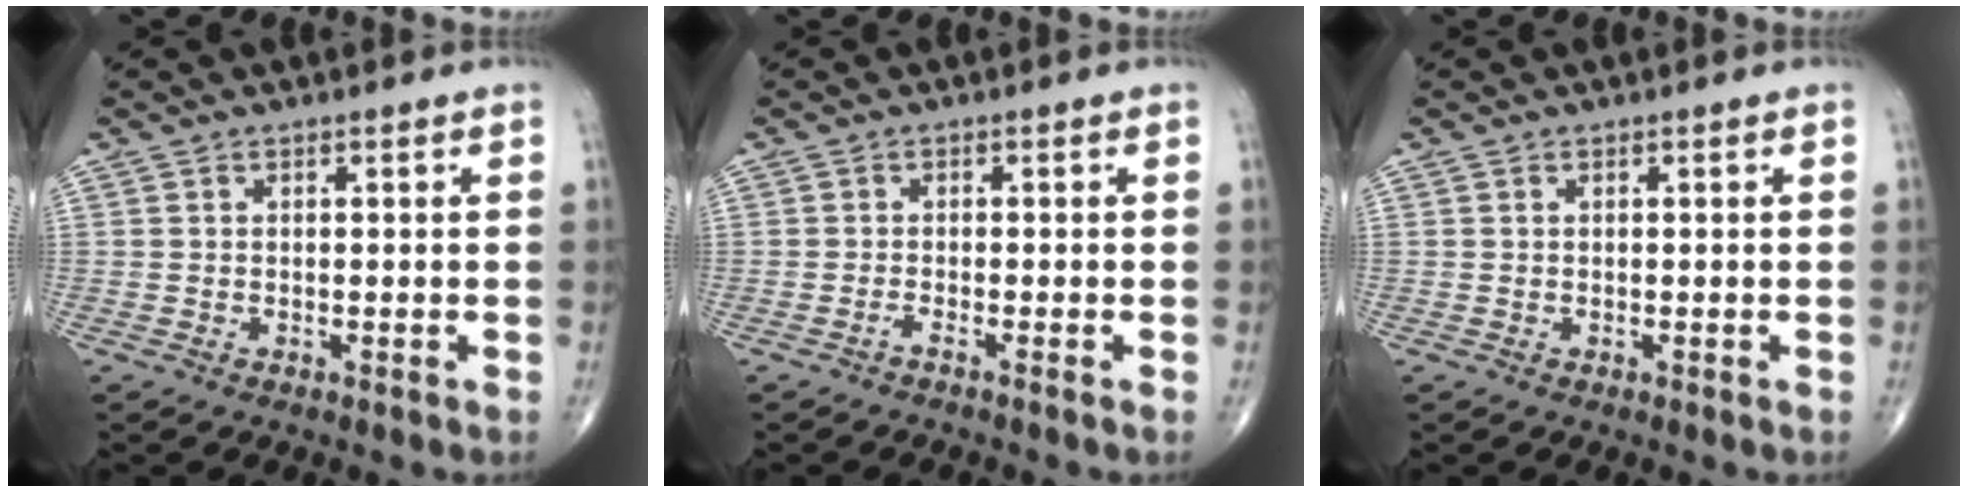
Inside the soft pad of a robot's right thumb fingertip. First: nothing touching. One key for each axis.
{"total": 0.9, "fx": -0.7, "fy": -0.2, "fz": 0.5, "tx": -0.014, "ty": 0.003, "tz": -0.015}
{"total": 0.0}